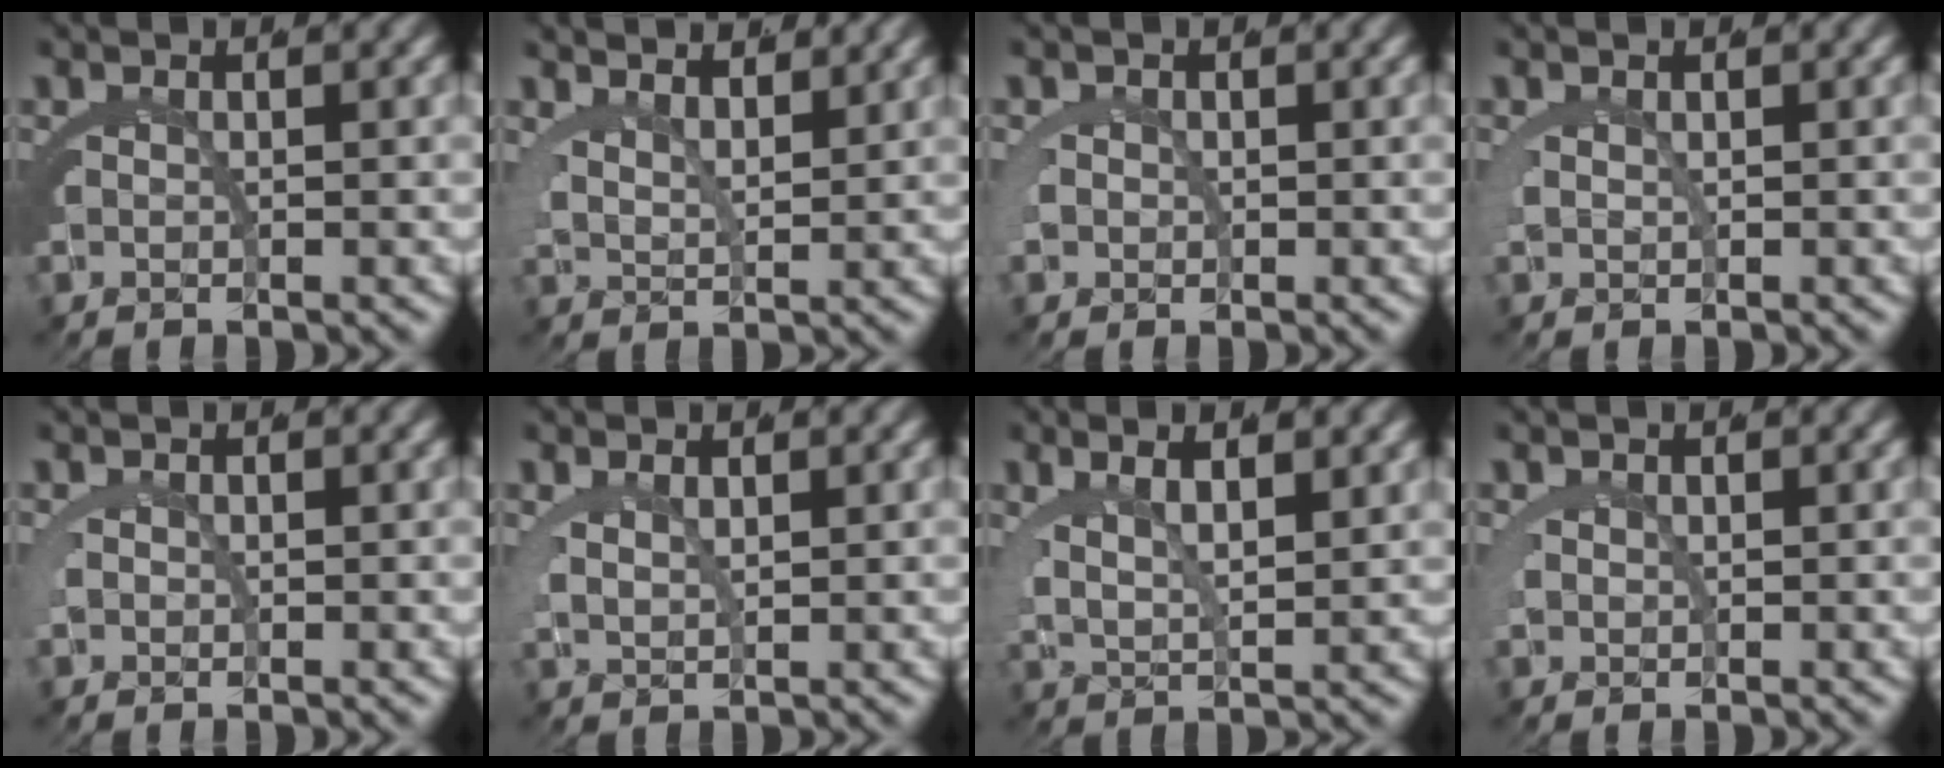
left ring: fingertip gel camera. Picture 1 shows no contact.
{"total": 4.2, "force": [3.6, 1.1, 1.9], "torque": [-0.034, -0.005, 0.066]}
{"total": 1.1, "force": [0.0, 1.0, 0.5], "torque": [-0.024, -0.005, 0.002]}
{"total": 0.6, "force": [0.4, 0.2, 0.4], "torque": [-0.019, -0.008, 0.015]}
{"total": 0.0}
{"total": 1.8, "force": [1.3, 0.5, 1.2], "torque": [-0.031, -0.008, 0.035]}
{"total": 4.6, "force": [2.1, 2.3, 3.4], "torque": [-0.063, 0.002, 0.039]}
{"total": 0.7, "force": [0.4, 0.5, 0.4], "torque": [-0.021, -0.006, 0.013]}